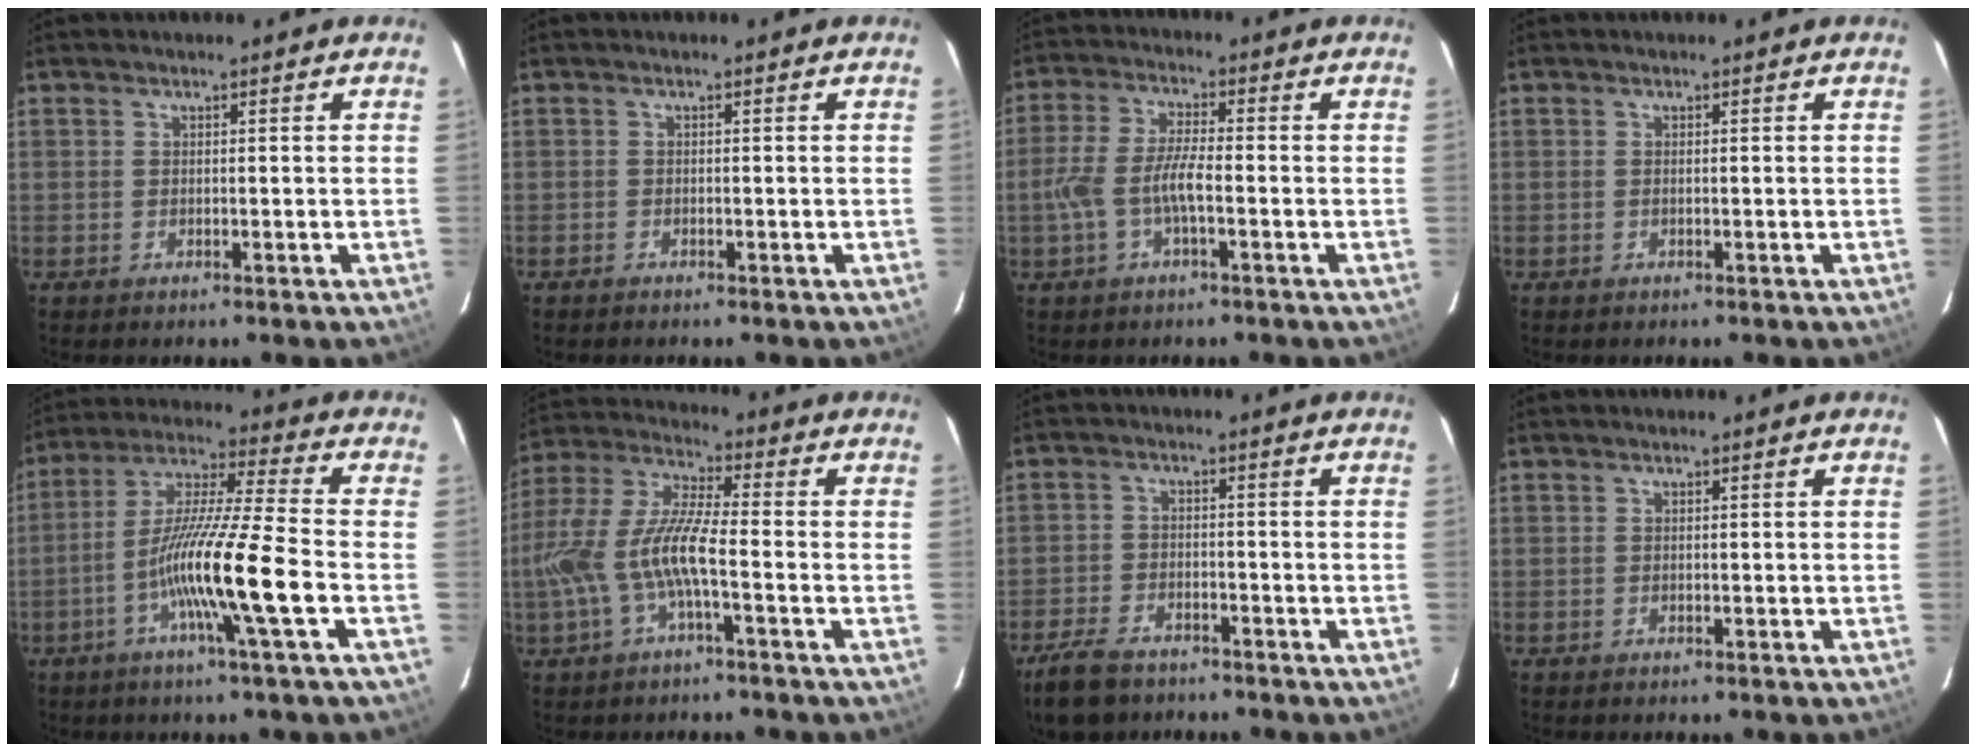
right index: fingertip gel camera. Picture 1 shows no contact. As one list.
[{"total": 0.7, "force": [-0.6, 0.3, -0.2], "torque": [-0.002, 0.000, -0.011]}, {"total": 7.0, "force": [-2.1, 1.5, 6.5], "torque": [-0.139, 0.006, -0.037]}, {"total": 0.0}, {"total": 14.8, "force": [-5.3, -1.0, 13.7], "torque": [-0.262, -0.002, -0.107]}, {"total": 12.5, "force": [-3.7, 2.3, 11.7], "torque": [-0.248, 0.000, -0.069]}, {"total": 8.7, "force": [-6.7, 4.3, 3.5], "torque": [-0.104, -0.006, -0.119]}, {"total": 0.0}]